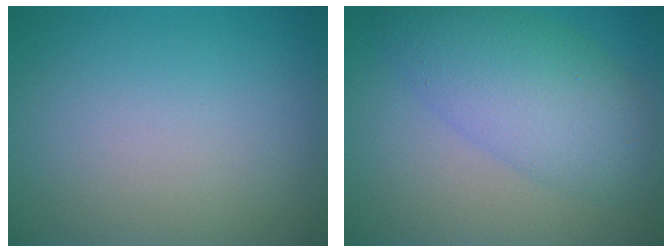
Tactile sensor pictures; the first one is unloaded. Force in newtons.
{"total": 6.8, "press": 6.8, "slide": 0.3}